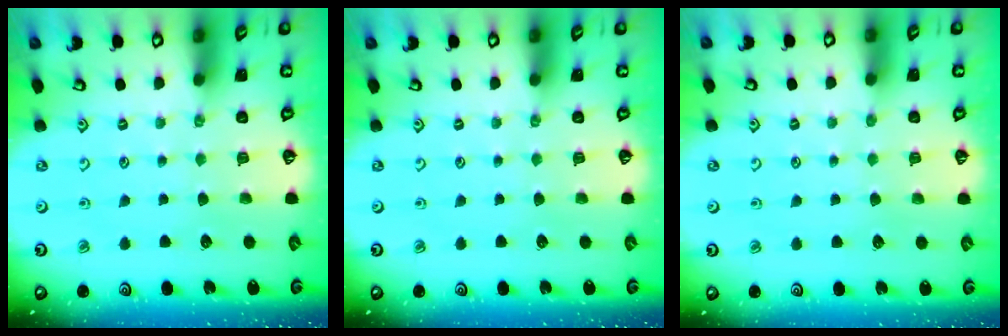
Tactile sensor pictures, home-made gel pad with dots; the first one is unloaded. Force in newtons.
{"total": 0.0}
{"total": 0.8, "press": 0.8, "slide": 0.1}